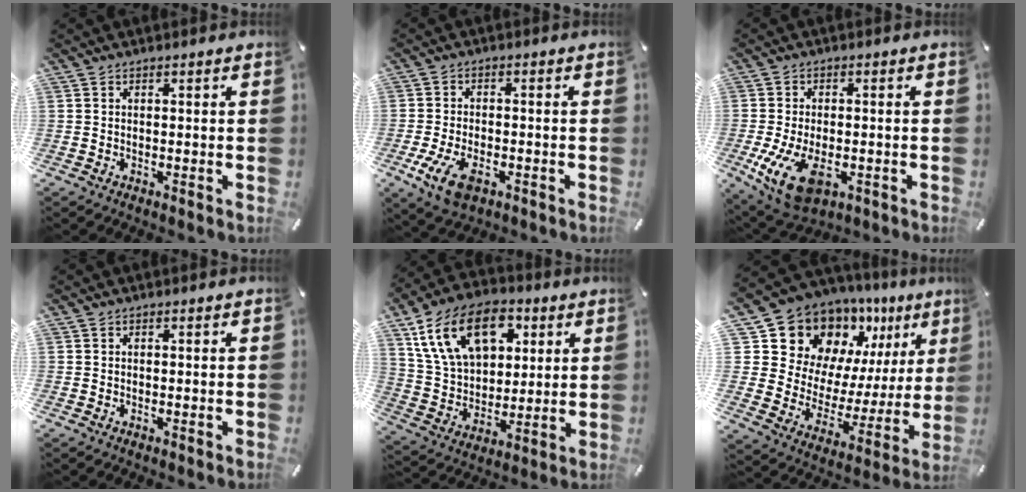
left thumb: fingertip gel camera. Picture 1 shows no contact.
{"total": 7.9, "force": [-3.4, 4.6, 5.5], "torque": [-0.128, 0.003, -0.063]}
{"total": 11.1, "force": [-3.3, 6.5, 8.4], "torque": [-0.180, -0.006, -0.056]}
{"total": 0.0}
{"total": 18.4, "force": [7.8, 12.4, 11.1], "torque": [-0.221, -0.013, 0.143]}
{"total": 16.6, "force": [12.3, 10.4, 4.3], "torque": [-0.072, -0.116, 0.230]}